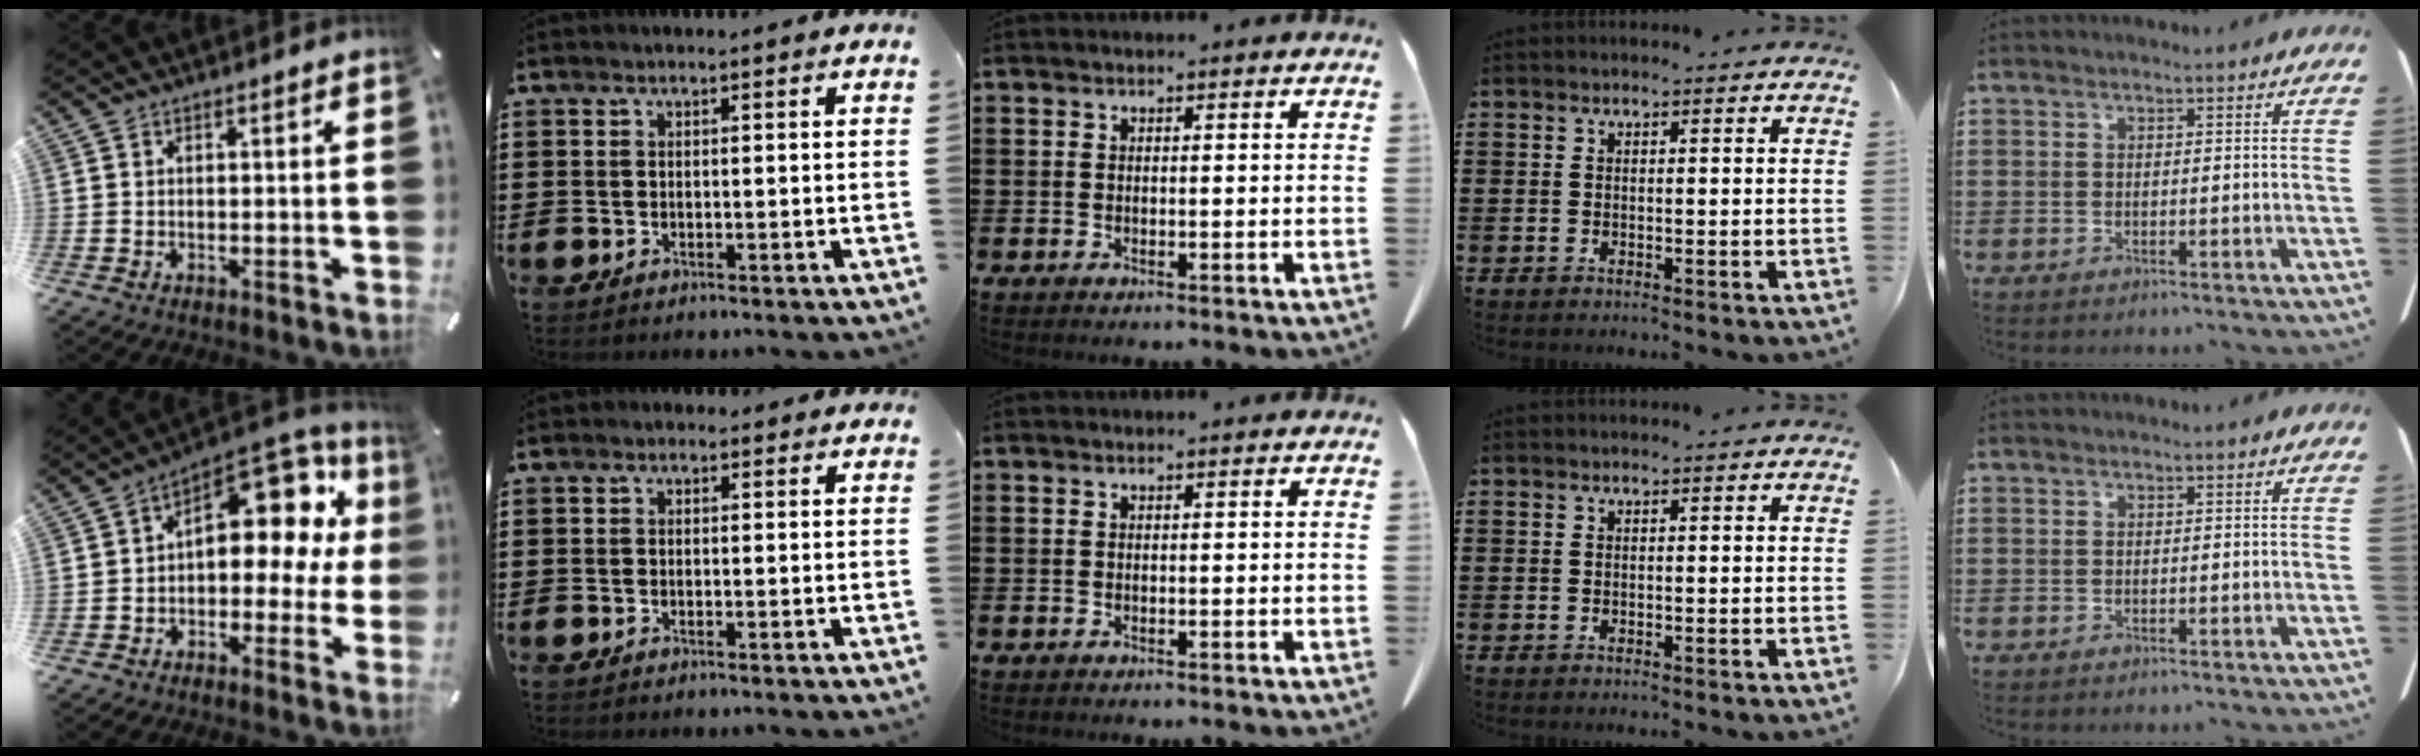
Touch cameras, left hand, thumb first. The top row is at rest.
{"thumb": {"total": 14.3, "force": [6.4, 8.2, 9.7], "torque": [-0.121, -0.060, 0.108]}, "index": {"total": 0.8, "force": [0.1, 0.6, 0.4], "torque": [-0.010, 0.006, 0.002]}}